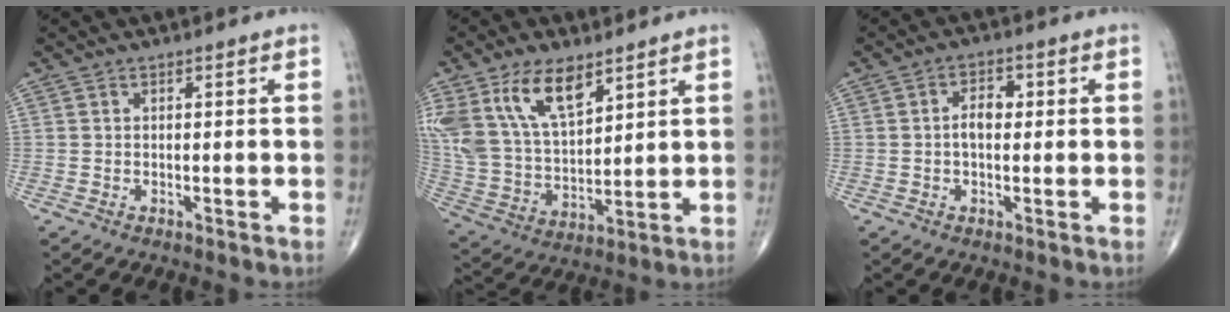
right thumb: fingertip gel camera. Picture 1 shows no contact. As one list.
[{"total": 16.7, "force": [9.2, 8.4, 11.1], "torque": [-0.202, -0.032, 0.188]}, {"total": 4.1, "force": [0.3, 2.4, 3.3], "torque": [-0.053, 0.012, 0.000]}]